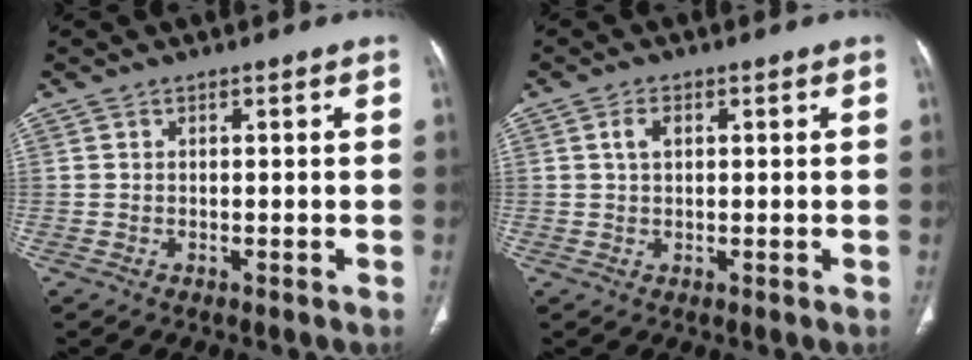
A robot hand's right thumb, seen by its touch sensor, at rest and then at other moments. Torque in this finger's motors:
{"motor_torque": [0.00, 0.26, 0.39, -0.19, 0.00]}